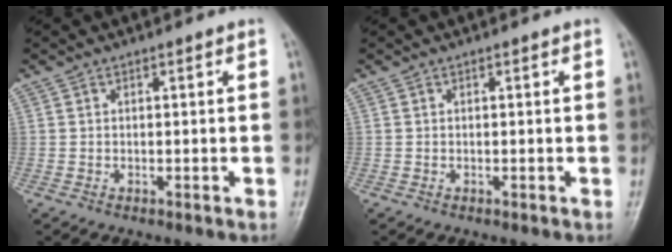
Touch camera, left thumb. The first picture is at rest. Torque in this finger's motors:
{"motor_torque": [0.00, 0.00, 0.00, 0.00, 0.00]}